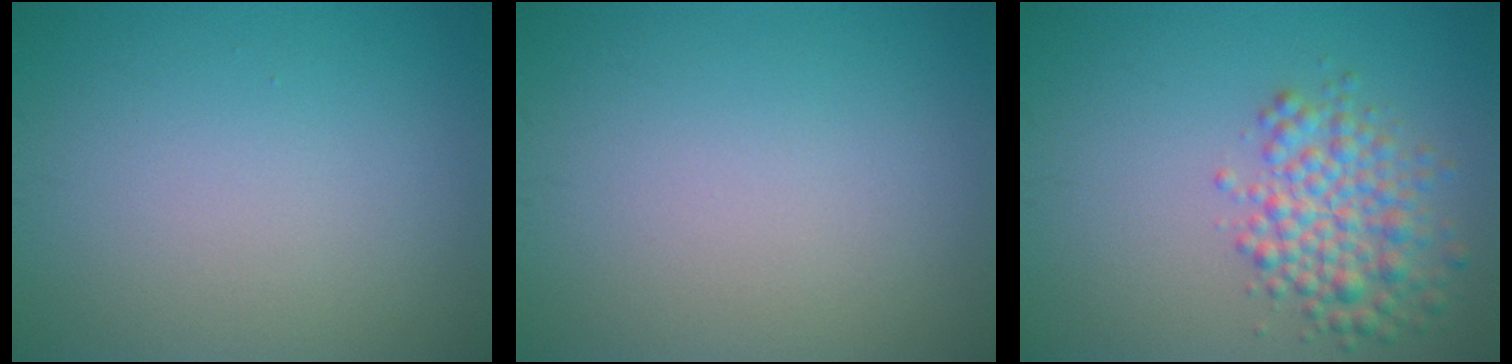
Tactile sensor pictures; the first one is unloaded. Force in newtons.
{"total": 0.0}
{"total": 4.5, "press": 4.5, "slide": 0.2}